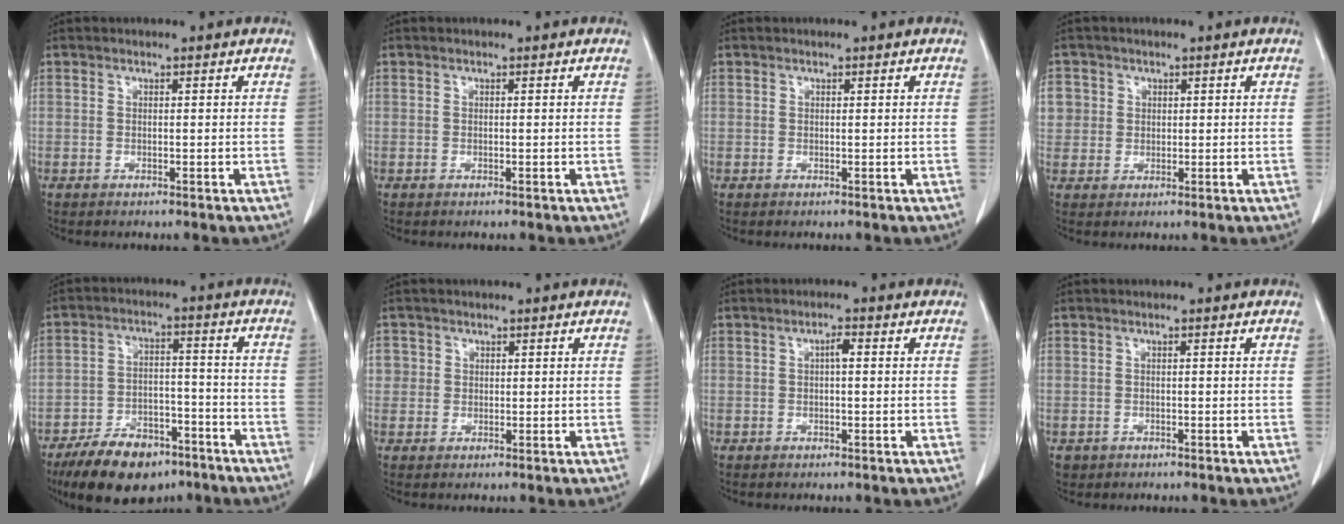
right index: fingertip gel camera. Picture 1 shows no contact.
{"total": 0.0}
{"total": 0.0}
{"total": 4.0, "force": [1.1, 3.8, 0.4], "torque": [0.004, 0.009, 0.024]}
{"total": 13.0, "force": [-9.5, 6.1, 6.5], "torque": [-0.106, 0.004, -0.156]}
{"total": 2.2, "force": [0.4, 2.1, 0.1], "torque": [0.015, 0.003, 0.005]}
{"total": 1.6, "force": [0.2, 0.3, 1.6], "torque": [-0.027, 0.004, 0.003]}
{"total": 1.5, "force": [-0.7, 1.3, 0.1], "torque": [-0.010, 0.004, -0.007]}